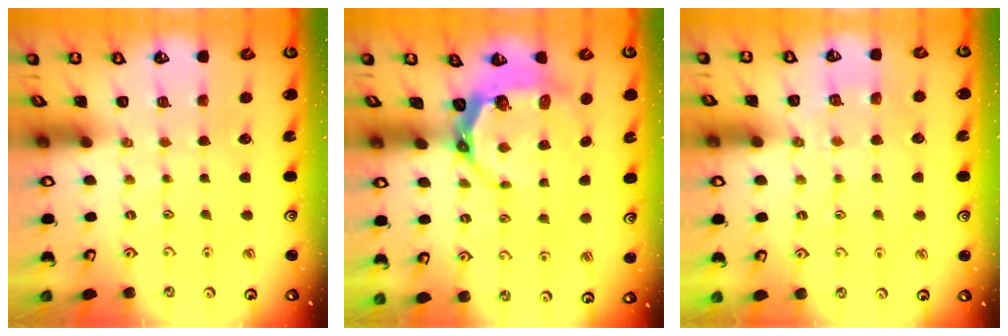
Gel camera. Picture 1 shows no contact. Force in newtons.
{"total": 7.5, "press": 6.5, "slide": 3.8}
{"total": 5.3, "press": 5.2, "slide": 0.6}